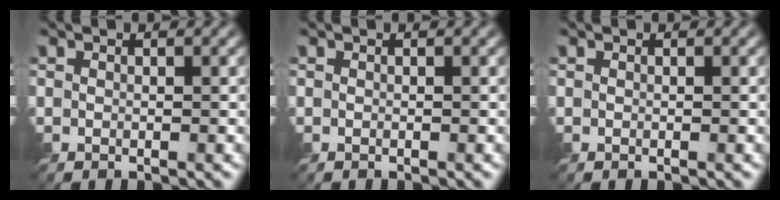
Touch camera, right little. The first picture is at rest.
{"total": 0.0}
{"total": 0.0}